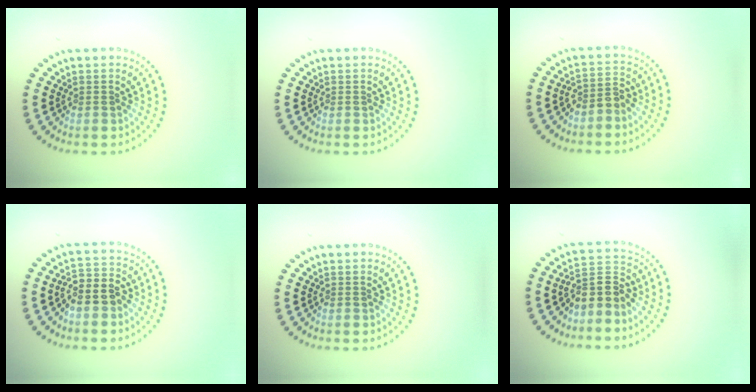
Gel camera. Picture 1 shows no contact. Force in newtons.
{"total": 0.0}
{"total": 2.1, "press": 1.7, "slide": 1.2}
{"total": 3.3, "press": 3.0, "slide": 1.3}
{"total": 0.0}
{"total": 3.7, "press": 3.2, "slide": 1.9}